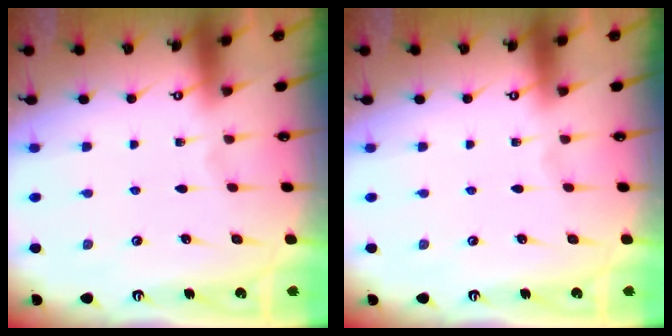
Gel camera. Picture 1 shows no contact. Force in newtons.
{"total": 0.0}